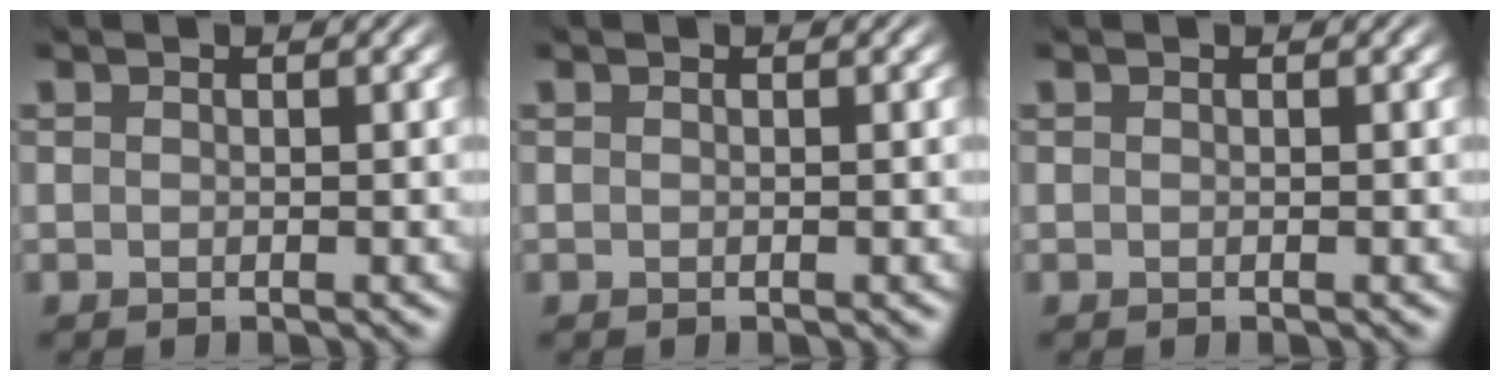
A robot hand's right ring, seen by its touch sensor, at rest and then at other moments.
{"total": 0.0}
{"total": 0.0}